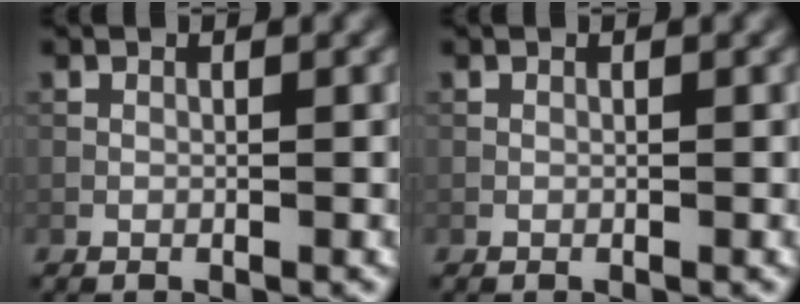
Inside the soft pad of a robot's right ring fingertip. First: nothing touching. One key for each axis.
{"total": 0.0}